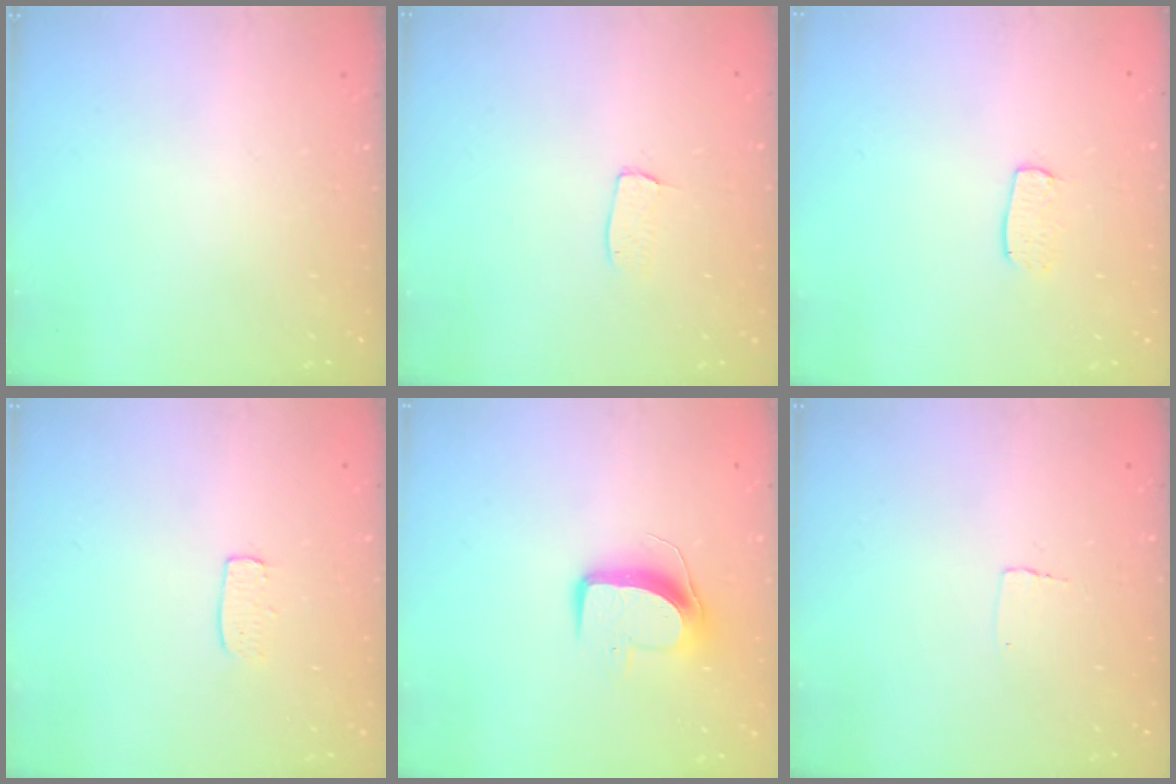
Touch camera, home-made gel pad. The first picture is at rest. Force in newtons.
{"total": 4.6, "press": 4.6, "slide": 0.3}
{"total": 5.5, "press": 5.5, "slide": 0.4}
{"total": 5.1, "press": 5.1, "slide": 0.4}
{"total": 9.7, "press": 9.7, "slide": 0.3}
{"total": 2.3, "press": 2.3, "slide": 0.1}